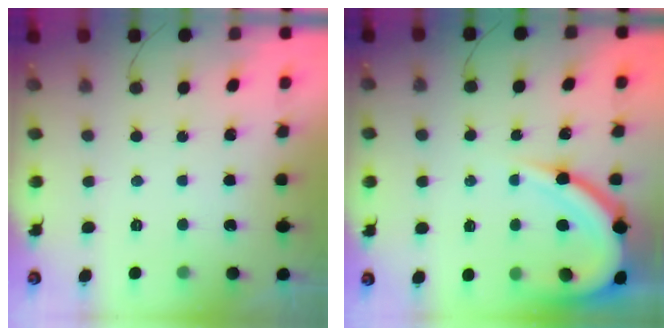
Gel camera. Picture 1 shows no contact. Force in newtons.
{"total": 11.5, "press": 11.4, "slide": 0.9}